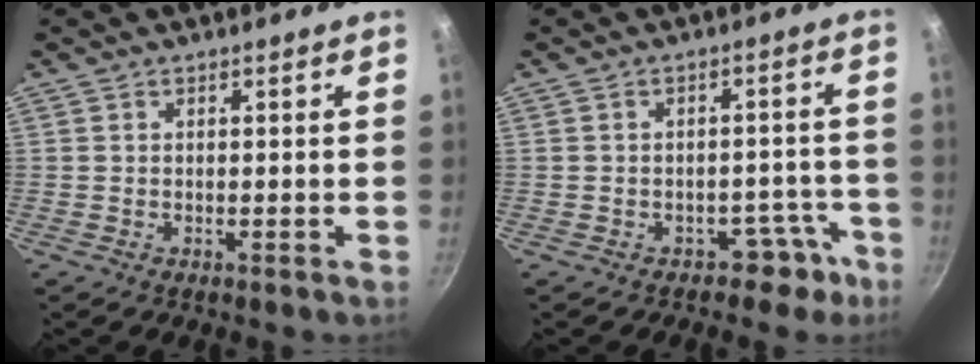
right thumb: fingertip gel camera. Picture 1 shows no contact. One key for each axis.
{"total": 5.4, "fx": -3.5, "fy": 3.7, "fz": 1.7, "tx": 0.030, "ty": 0.060, "tz": -0.023}